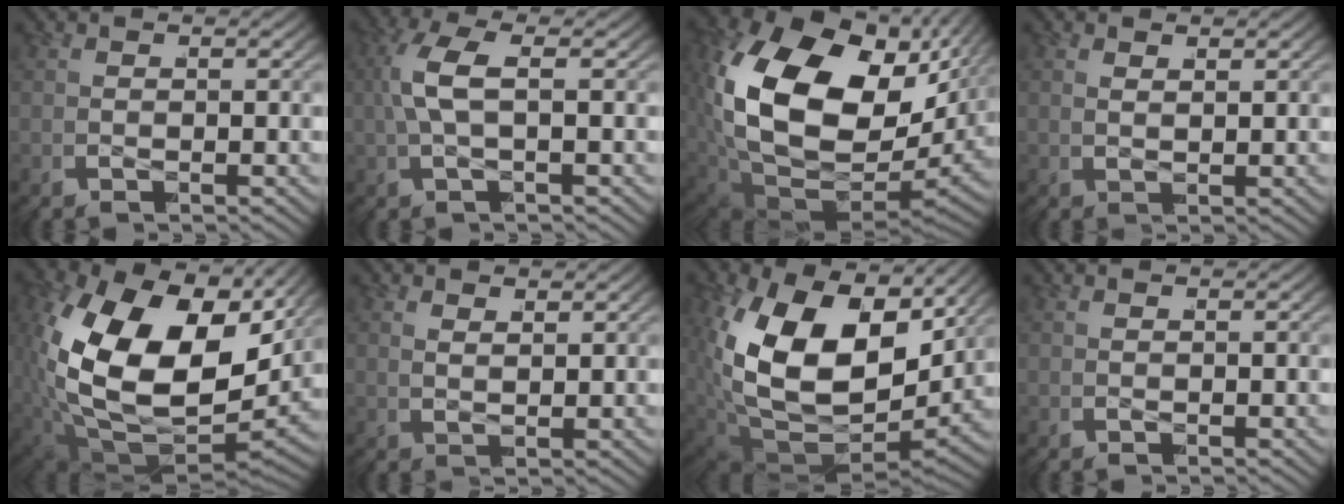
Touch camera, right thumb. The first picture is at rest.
{"total": 4.1, "force": [0.7, 1.4, 3.8], "torque": [-0.088, 0.007, 0.010]}
{"total": 19.5, "force": [0.2, 12.6, 14.9], "torque": [-0.288, -0.053, 0.026]}
{"total": 0.9, "force": [0.7, 0.2, 0.5], "torque": [0.002, 0.004, 0.012]}
{"total": 19.9, "force": [1.0, 12.6, 15.3], "torque": [-0.329, -0.057, 0.042]}
{"total": 1.2, "force": [0.9, 0.4, 0.7], "torque": [-0.003, 0.003, 0.016]}
{"total": 15.5, "force": [1.3, 9.6, 12.1], "torque": [-0.266, -0.051, 0.046]}
{"total": 0.0}